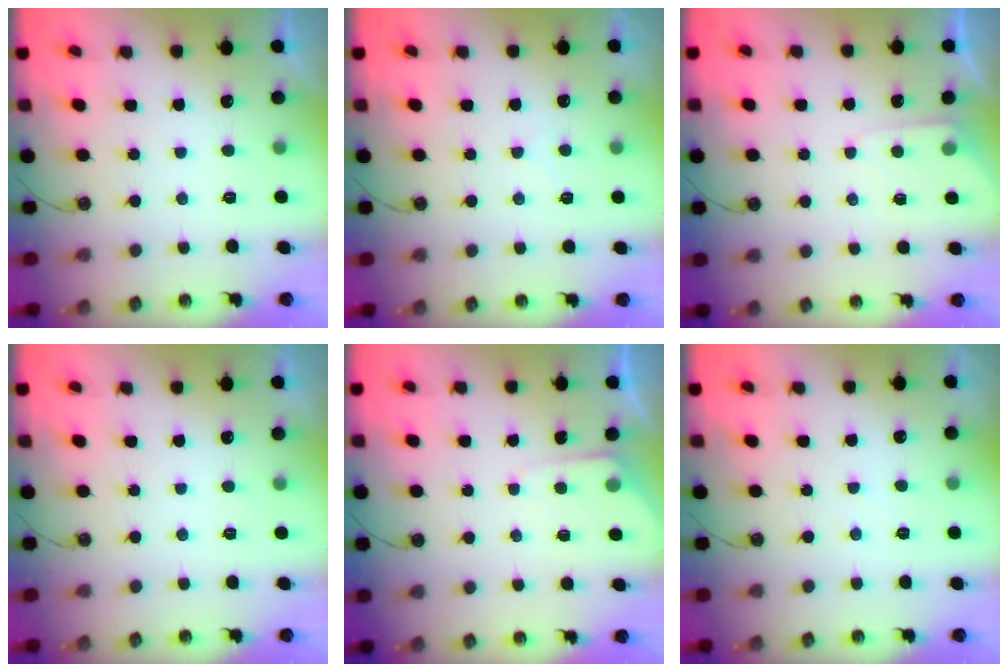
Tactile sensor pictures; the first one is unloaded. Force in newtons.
{"total": 5.0, "press": 4.9, "slide": 0.7}
{"total": 4.8, "press": 4.8, "slide": 0.7}
{"total": 0.0}
{"total": 3.8, "press": 3.7, "slide": 0.5}
{"total": 2.5, "press": 2.4, "slide": 0.4}